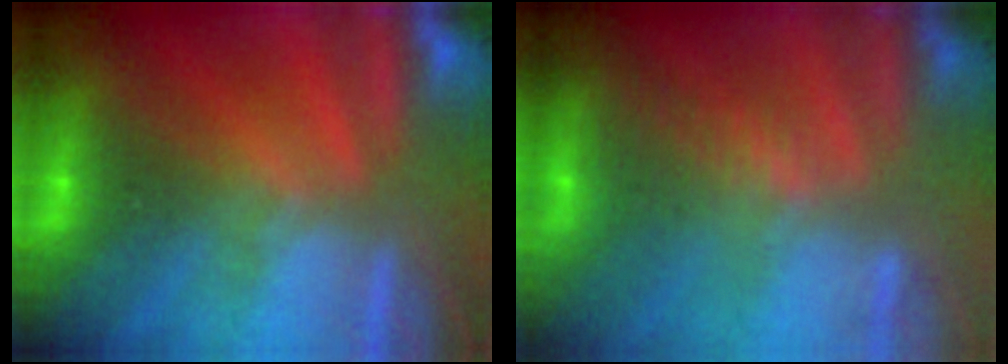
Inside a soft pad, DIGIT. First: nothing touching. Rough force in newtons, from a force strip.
{"total": 3.0}